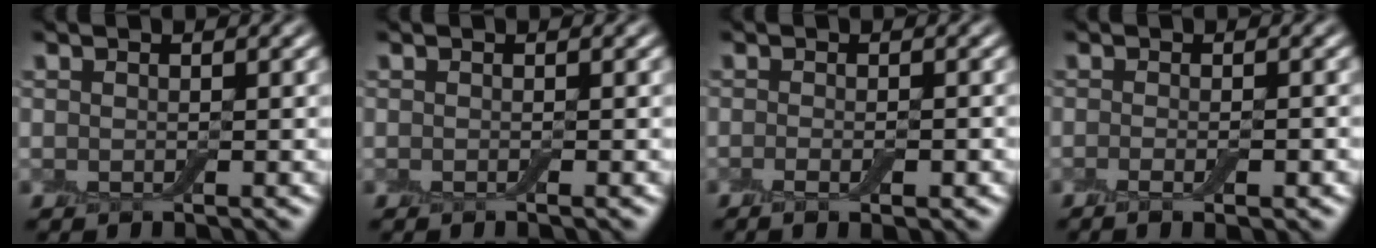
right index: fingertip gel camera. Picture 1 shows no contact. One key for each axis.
{"total": 0.6, "fx": -0.2, "fy": 0.1, "fz": 0.6, "tx": -0.005, "ty": -0.003, "tz": -0.006}
{"total": 2.6, "fx": -0.8, "fy": 0.9, "fz": 2.3, "tx": -0.021, "ty": -0.002, "tz": -0.010}
{"total": 2.9, "fx": -0.9, "fy": 1.0, "fz": 2.6, "tx": -0.021, "ty": 0.000, "tz": -0.014}